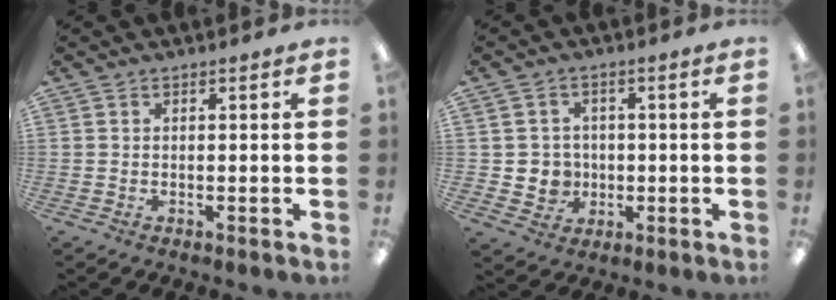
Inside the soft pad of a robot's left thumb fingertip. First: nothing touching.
{"total": 5.2, "force": [-0.1, 5.2, 0.8], "torque": [-0.011, 0.004, 0.002]}